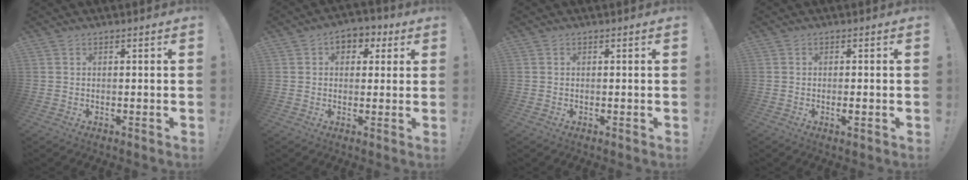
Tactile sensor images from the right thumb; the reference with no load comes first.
{"total": 5.7, "force": [1.6, 4.5, 3.1], "torque": [-0.029, -0.003, 0.027]}
{"total": 0.0}
{"total": 1.8, "force": [-0.6, 0.2, 1.7], "torque": [-0.026, -0.002, -0.010]}